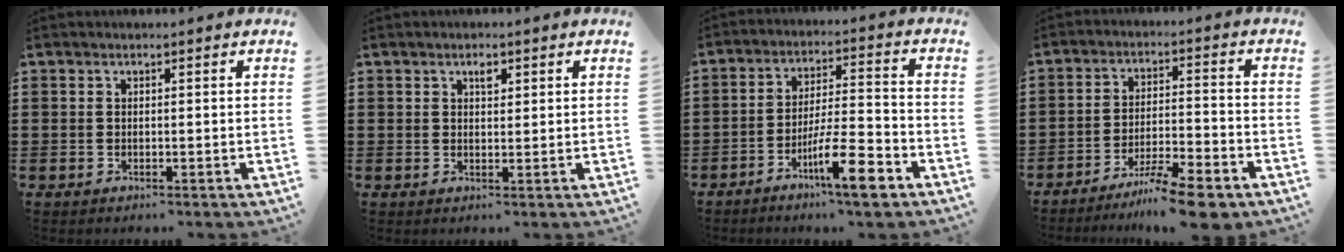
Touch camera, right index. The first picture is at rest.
{"total": 1.8, "force": [0.9, 0.9, 1.3], "torque": [-0.020, 0.002, 0.014]}
{"total": 10.3, "force": [-5.7, 2.3, 8.3], "torque": [-0.148, 0.009, -0.098]}
{"total": 8.0, "force": [-6.5, 0.5, 4.6], "torque": [-0.085, 0.001, -0.122]}